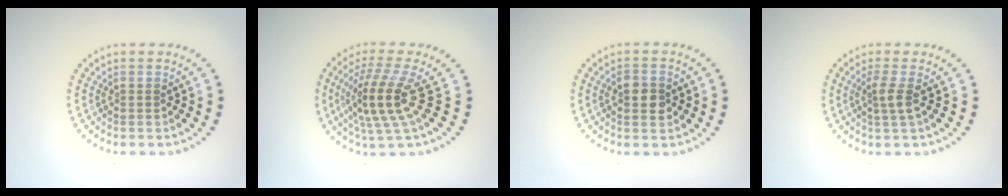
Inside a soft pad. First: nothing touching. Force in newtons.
{"total": 4.7, "press": 3.7, "slide": 2.8}
{"total": 2.5, "press": 2.5, "slide": 0.2}
{"total": 1.9, "press": 1.4, "slide": 1.3}